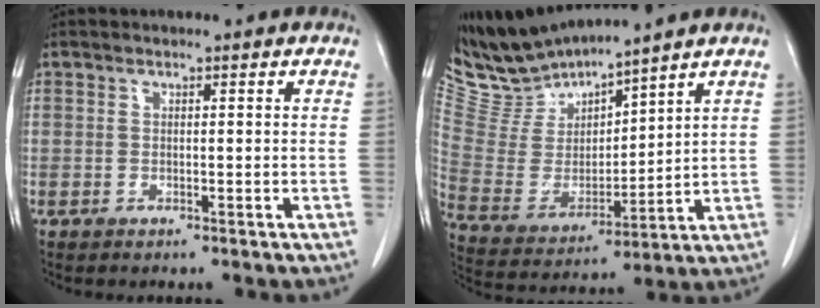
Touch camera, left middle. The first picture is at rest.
{"total": 9.5, "force": [9.5, 0.4, 0.8], "torque": [-0.044, -0.003, 0.213]}